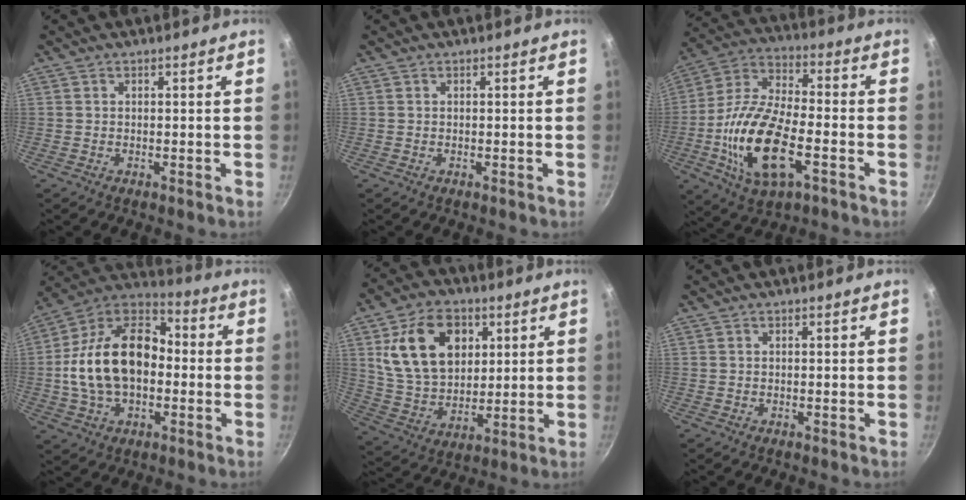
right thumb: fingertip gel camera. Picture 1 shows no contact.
{"total": 0.0}
{"total": 19.6, "force": [-5.6, 9.0, 16.5], "torque": [-0.319, 0.021, -0.113]}
{"total": 20.9, "force": [-1.3, 13.7, 15.8], "torque": [-0.260, 0.049, -0.036]}
{"total": 17.6, "force": [5.6, 12.2, 11.4], "torque": [-0.173, -0.012, 0.109]}
{"total": 0.0}